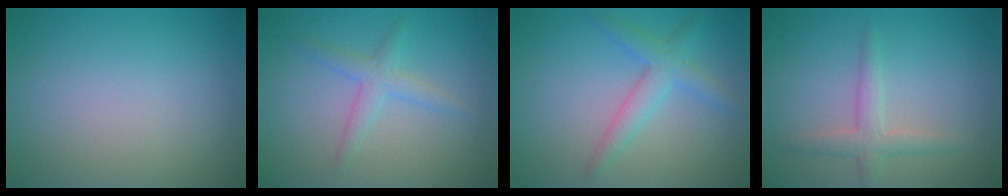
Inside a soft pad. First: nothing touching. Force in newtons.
{"total": 2.1, "press": 2.1, "slide": 0.1}
{"total": 2.1, "press": 2.1, "slide": 0.1}
{"total": 2.4, "press": 2.4, "slide": 0.0}